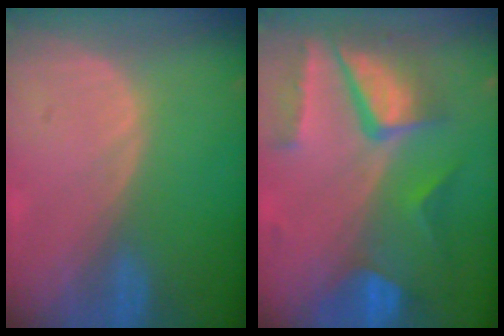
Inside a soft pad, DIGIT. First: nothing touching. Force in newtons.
{"total": 10.4, "press": 8.8, "slide": 5.6}